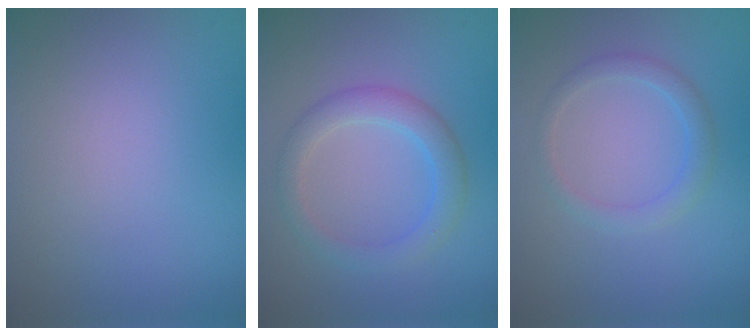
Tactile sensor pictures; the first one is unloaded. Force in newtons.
{"total": 3.1, "press": 3.1, "slide": 0.2}
{"total": 1.8, "press": 1.8, "slide": 0.0}